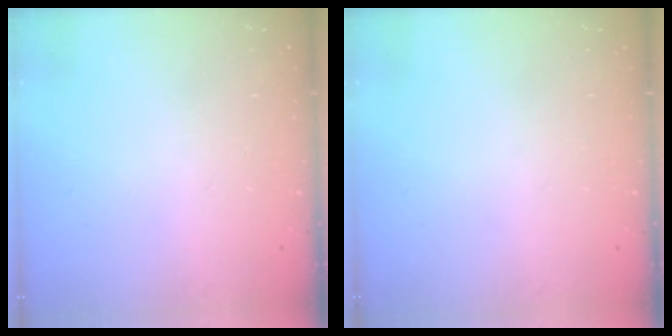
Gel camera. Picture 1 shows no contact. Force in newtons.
{"total": 0.0}